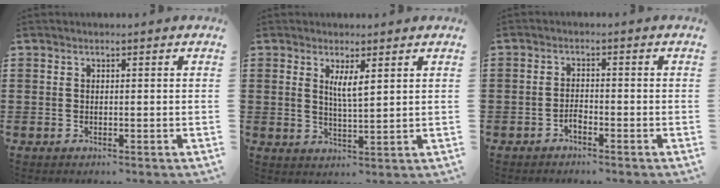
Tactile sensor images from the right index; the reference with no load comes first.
{"total": 3.4, "force": [1.5, 0.7, 3.0], "torque": [-0.064, 0.003, 0.024]}
{"total": 1.6, "force": [-1.2, 0.6, 0.8], "torque": [-0.018, 0.000, -0.024]}